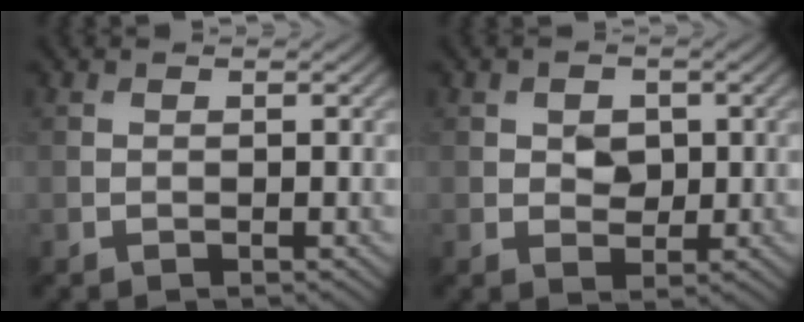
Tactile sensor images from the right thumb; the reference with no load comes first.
{"total": 2.6, "force": [0.4, 2.1, 1.6], "torque": [-0.033, -0.003, 0.001]}